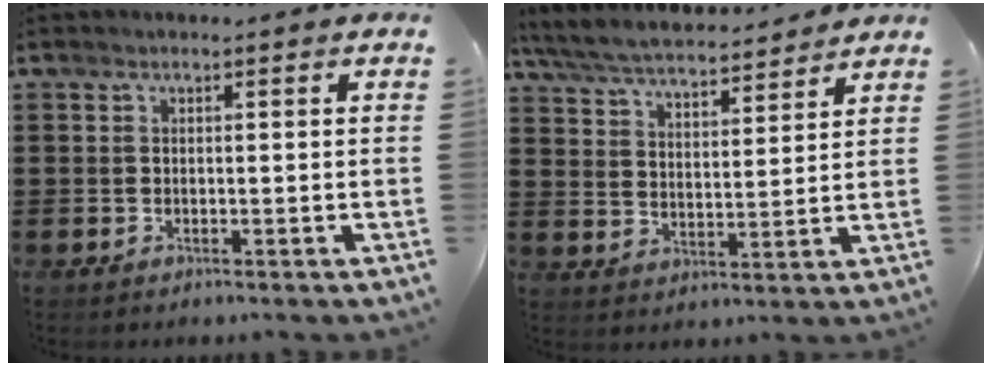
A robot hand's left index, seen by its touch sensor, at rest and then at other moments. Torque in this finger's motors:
{"motor_torque": [1.07, -1.07, 0.29, 0.15]}